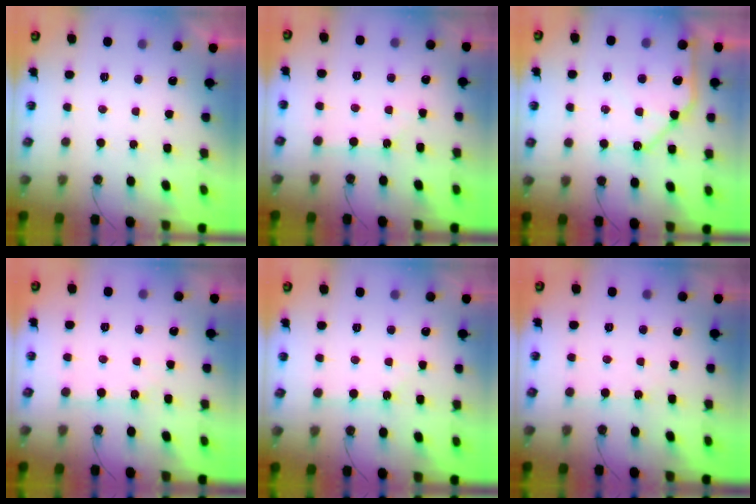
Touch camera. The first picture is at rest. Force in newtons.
{"total": 0.9, "press": 0.8, "slide": 0.2}
{"total": 15.6, "press": 15.5, "slide": 1.9}
{"total": 2.4, "press": 2.4, "slide": 0.1}
{"total": 0.7, "press": 0.7, "slide": 0.1}
{"total": 1.8, "press": 1.8, "slide": 0.3}